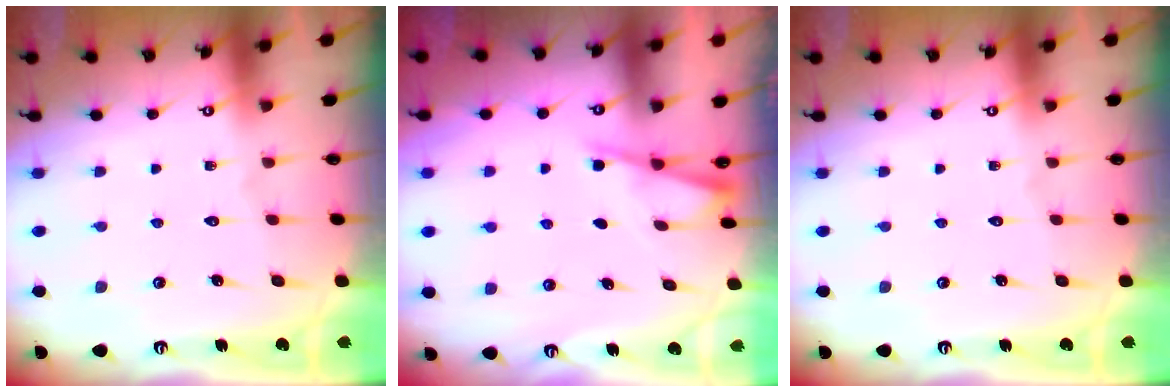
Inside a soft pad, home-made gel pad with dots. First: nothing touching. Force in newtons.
{"total": 1.6, "press": 1.6, "slide": 0.2}
{"total": 0.0}